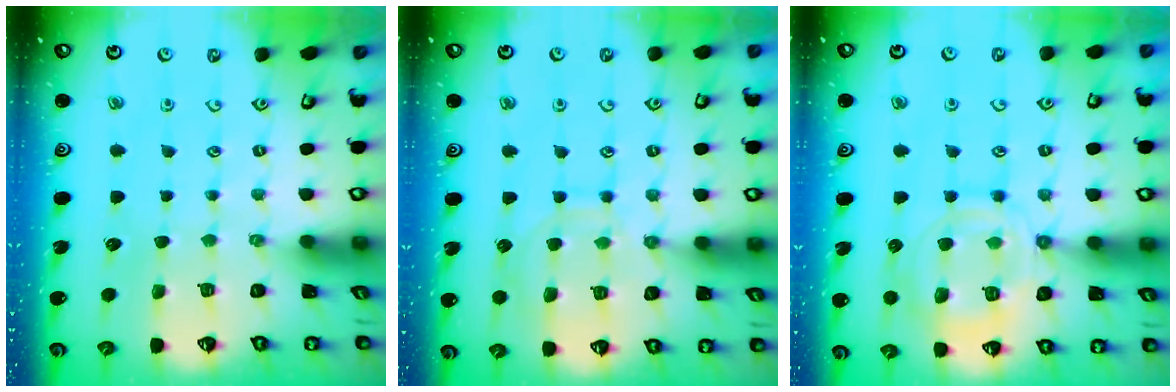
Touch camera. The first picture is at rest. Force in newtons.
{"total": 9.3, "press": 9.3, "slide": 0.8}
{"total": 12.7, "press": 12.7, "slide": 1.2}